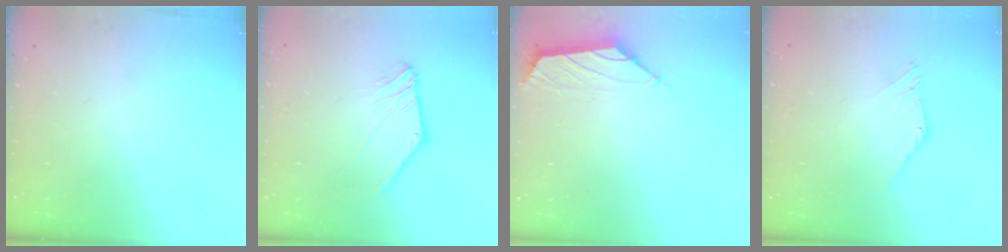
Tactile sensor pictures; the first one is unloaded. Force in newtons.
{"total": 1.0, "press": 1.0, "slide": 0.0}
{"total": 1.5, "press": 1.4, "slide": 0.5}
{"total": 1.2, "press": 1.2, "slide": 0.1}